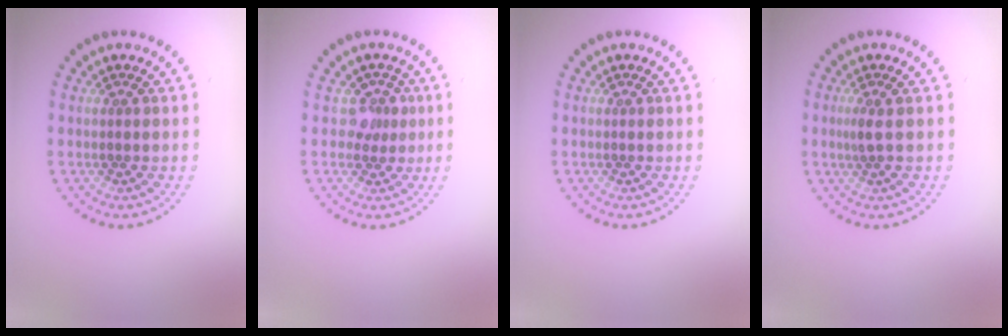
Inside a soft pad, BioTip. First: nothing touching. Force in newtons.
{"total": 2.0, "press": 1.5, "slide": 1.3}
{"total": 0.0}
{"total": 1.3, "press": 1.0, "slide": 0.8}